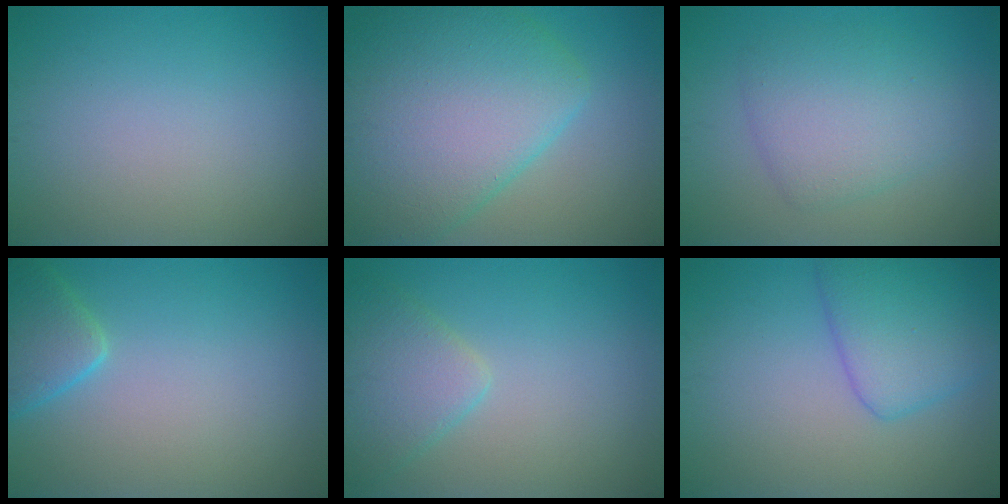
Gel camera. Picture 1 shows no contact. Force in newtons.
{"total": 10.9, "press": 10.9, "slide": 0.7}
{"total": 4.4, "press": 4.4, "slide": 0.2}
{"total": 3.5, "press": 3.5, "slide": 0.3}
{"total": 3.5, "press": 3.5, "slide": 0.2}
{"total": 4.8, "press": 4.8, "slide": 0.1}